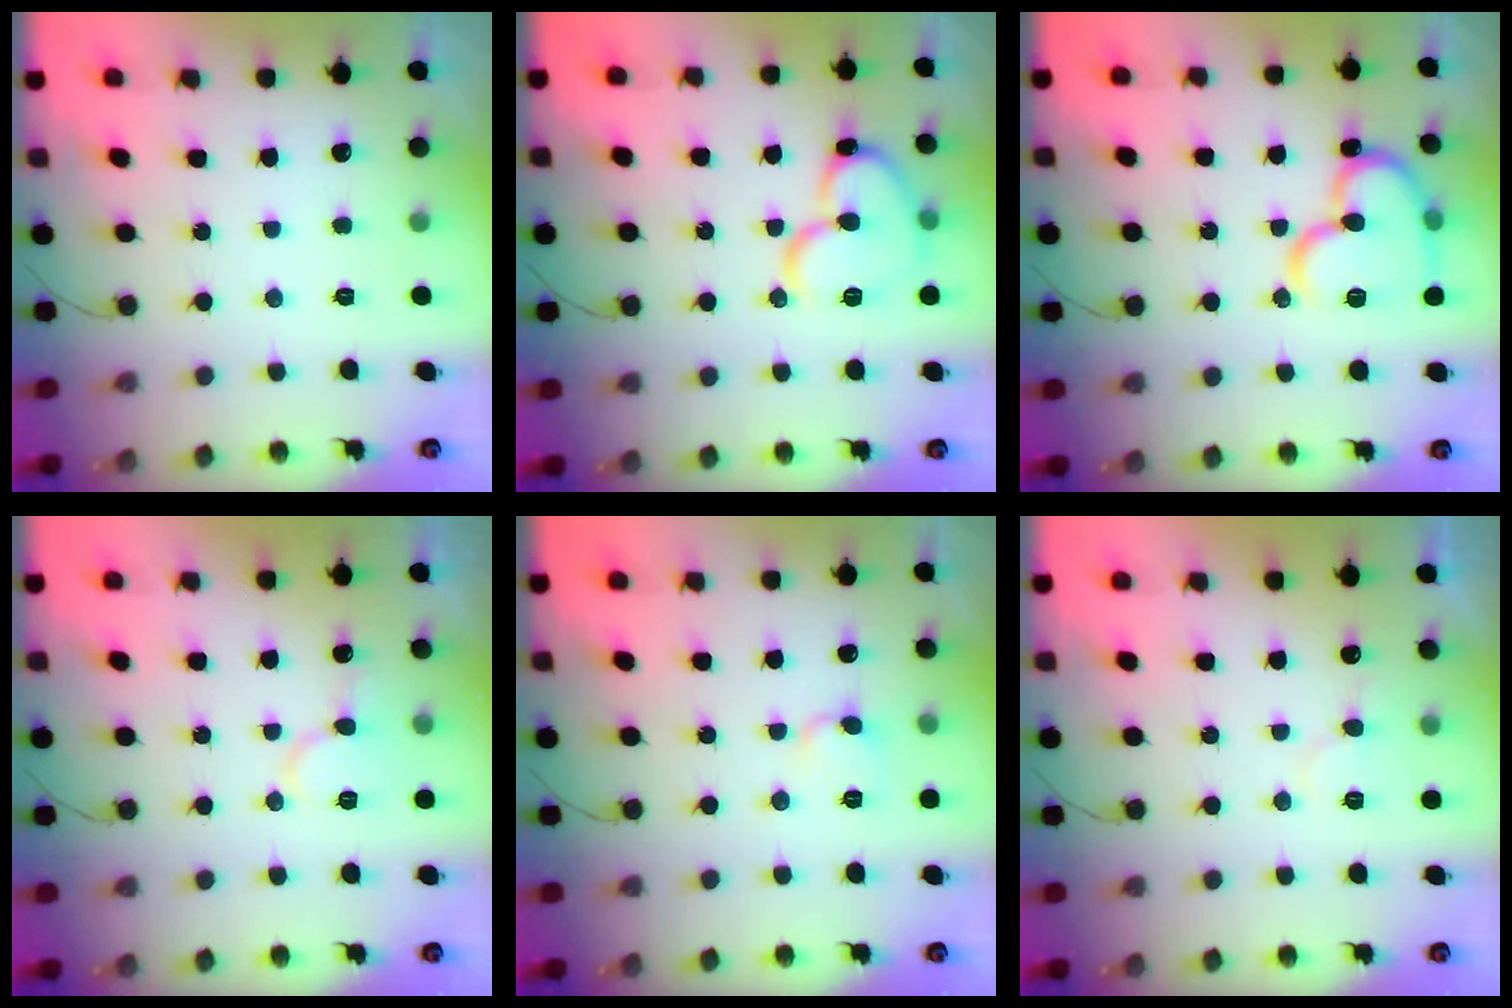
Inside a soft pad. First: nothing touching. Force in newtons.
{"total": 13.7, "press": 13.6, "slide": 1.9}
{"total": 17.6, "press": 17.5, "slide": 2.3}
{"total": 8.7, "press": 8.7, "slide": 1.0}
{"total": 4.8, "press": 4.8, "slide": 0.3}
{"total": 5.4, "press": 5.3, "slide": 0.4}